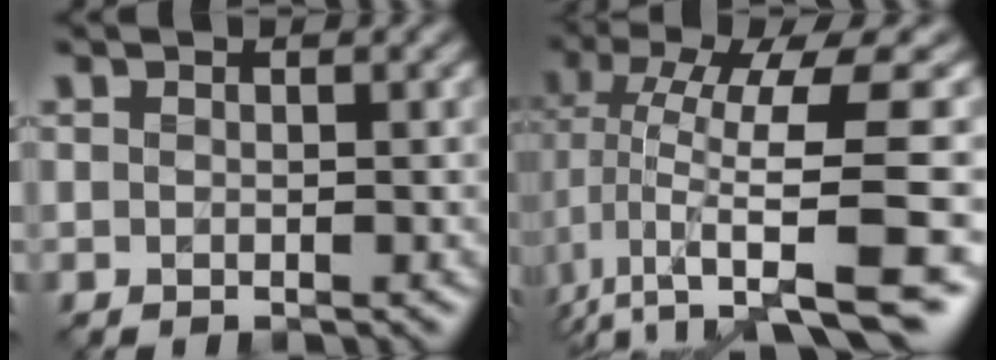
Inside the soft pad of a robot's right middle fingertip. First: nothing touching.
{"total": 10.8, "force": [0.0, 3.5, 10.2], "torque": [-0.182, -0.005, 0.005]}